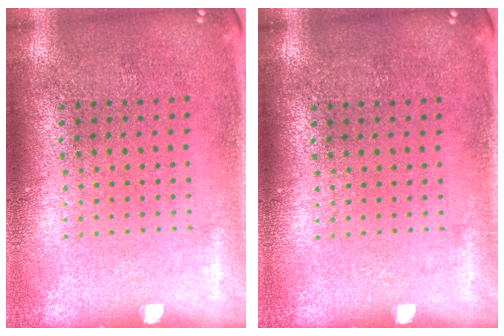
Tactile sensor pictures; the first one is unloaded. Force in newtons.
{"total": 0.0}